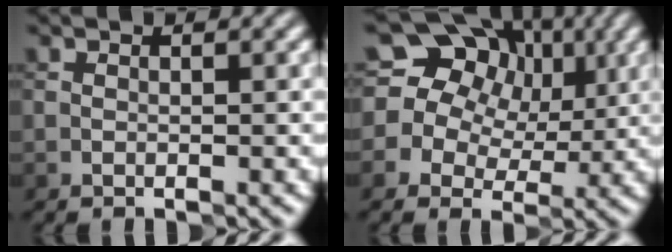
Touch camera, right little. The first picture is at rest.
{"total": 14.8, "force": [5.0, 12.4, 6.4], "torque": [-0.122, 0.048, 0.058]}